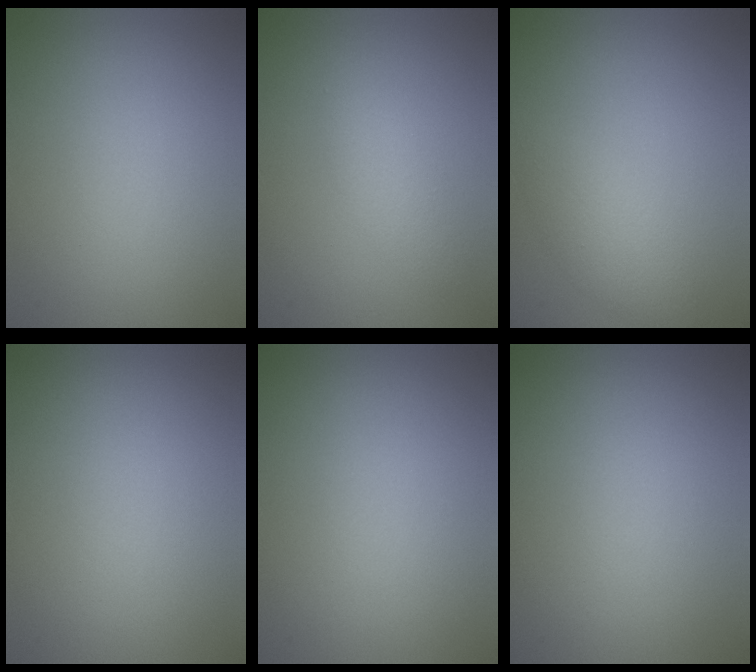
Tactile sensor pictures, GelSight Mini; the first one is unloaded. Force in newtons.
{"total": 1.9, "press": 1.9, "slide": 0.1}
{"total": 2.3, "press": 2.3, "slide": 0.1}
{"total": 0.0}
{"total": 0.0}
{"total": 0.0}